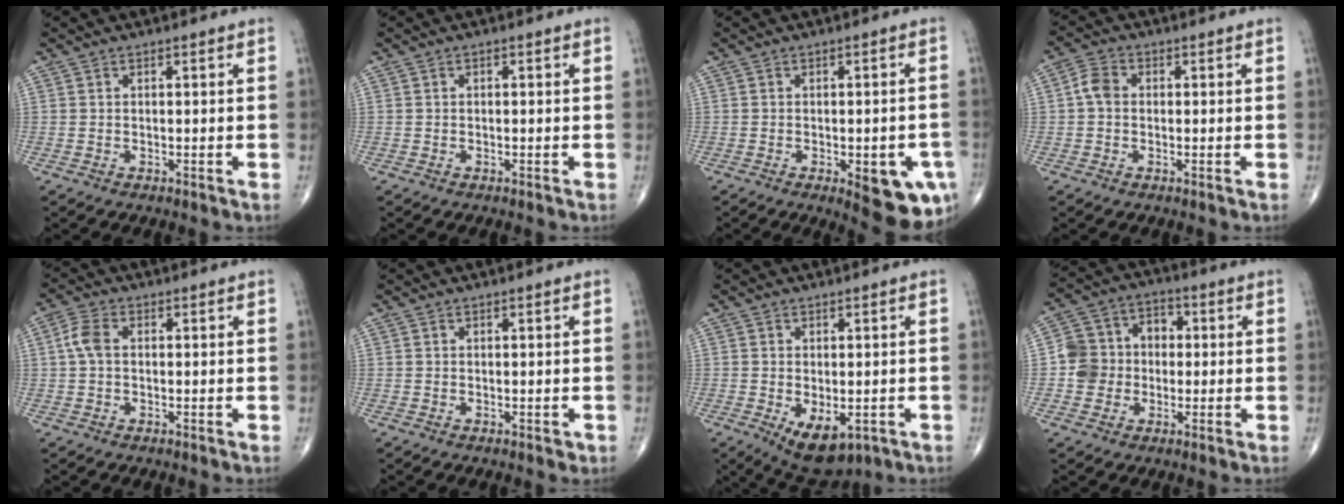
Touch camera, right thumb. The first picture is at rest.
{"total": 0.0}
{"total": 11.1, "force": [-4.1, 4.2, 9.5], "torque": [-0.091, 0.004, -0.039]}
{"total": 3.6, "force": [0.0, 2.8, 2.3], "torque": [-0.042, 0.011, -0.008]}
{"total": 4.0, "force": [0.4, 2.5, 3.0], "torque": [-0.071, 0.011, 0.002]}
{"total": 0.6, "force": [-0.1, 0.4, 0.4], "torque": [-0.002, 0.000, 0.000]}
{"total": 8.0, "force": [-2.7, 4.4, 6.1], "torque": [-0.083, -0.008, -0.027]}
{"total": 9.5, "force": [-0.6, 8.6, 4.0], "torque": [-0.039, 0.037, -0.020]}